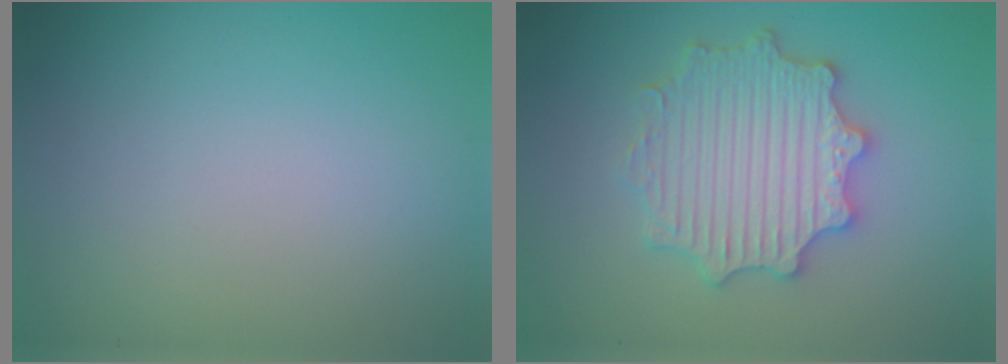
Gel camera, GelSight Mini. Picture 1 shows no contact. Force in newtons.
{"total": 5.6, "press": 5.5, "slide": 1.0}